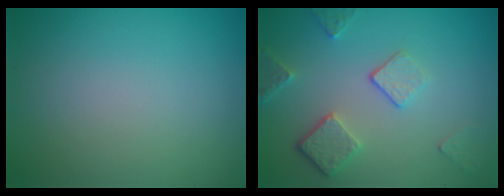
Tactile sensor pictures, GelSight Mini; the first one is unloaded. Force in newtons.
{"total": 3.7, "press": 2.9, "slide": 2.4}